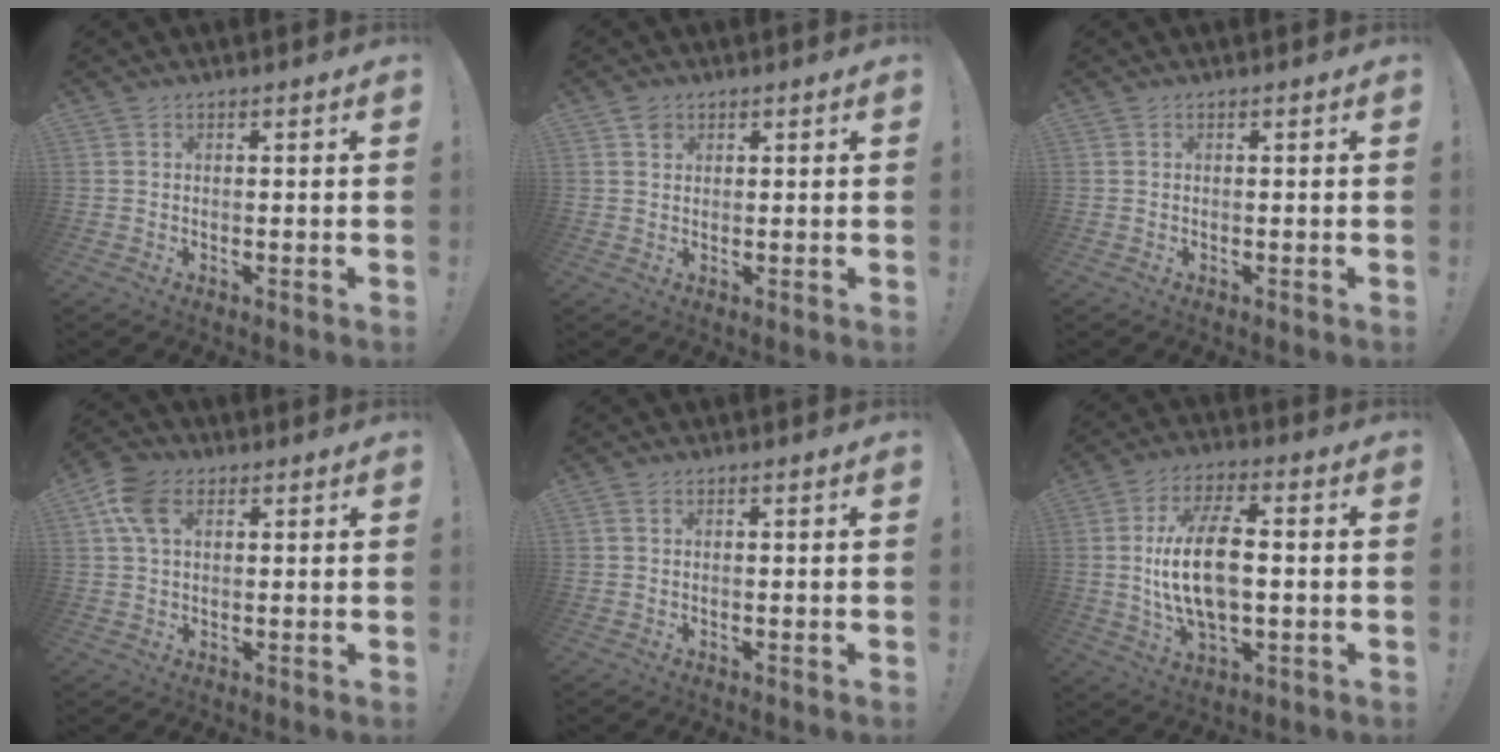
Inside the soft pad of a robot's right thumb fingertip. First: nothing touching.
{"total": 1.9, "force": [1.2, 1.4, 0.4], "torque": [0.001, -0.003, 0.020]}
{"total": 0.0}
{"total": 9.0, "force": [3.3, 5.8, 6.0], "torque": [-0.109, 0.004, 0.065]}
{"total": 0.8, "force": [0.4, 0.4, 0.6], "torque": [-0.005, -0.002, 0.005]}
{"total": 15.7, "force": [0.1, 7.4, 13.8], "torque": [-0.259, -0.001, -0.004]}